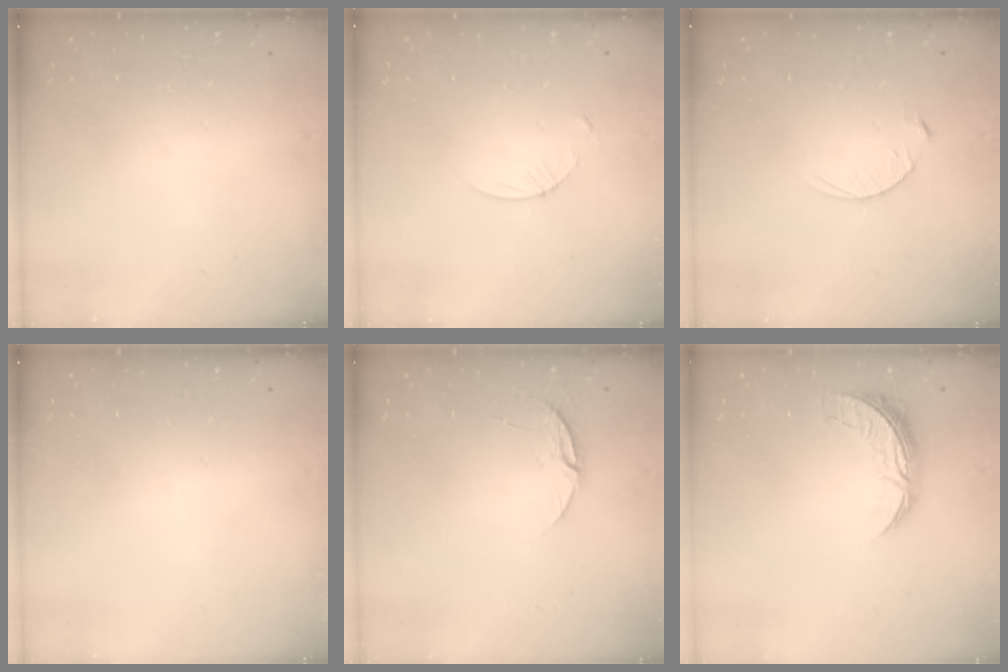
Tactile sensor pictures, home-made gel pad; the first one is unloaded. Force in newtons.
{"total": 3.4, "press": 3.3, "slide": 0.3}
{"total": 3.5, "press": 3.5, "slide": 0.4}
{"total": 0.0}
{"total": 5.6, "press": 5.5, "slide": 0.6}
{"total": 7.2, "press": 7.2, "slide": 0.2}